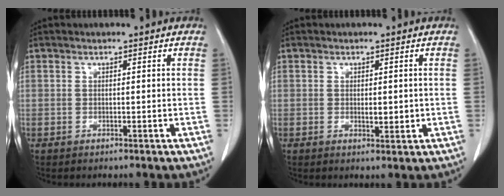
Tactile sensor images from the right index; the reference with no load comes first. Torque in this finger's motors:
{"motor_torque": [0.21, -0.18, 0.11, 0.03]}